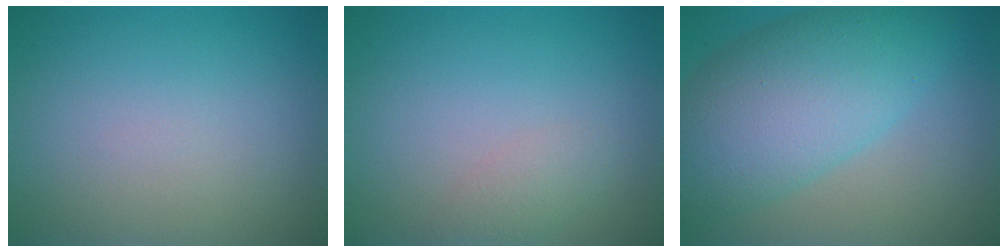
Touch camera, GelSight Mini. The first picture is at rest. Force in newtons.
{"total": 1.4, "press": 1.4, "slide": 0.1}
{"total": 9.1, "press": 9.1, "slide": 0.3}